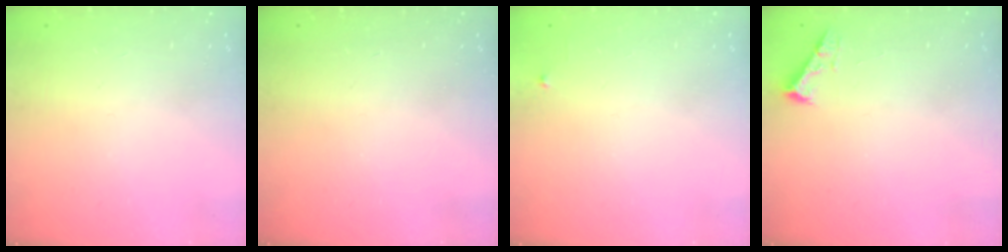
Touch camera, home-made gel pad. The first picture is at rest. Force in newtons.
{"total": 0.0}
{"total": 2.4, "press": 2.3, "slide": 0.4}
{"total": 2.5, "press": 2.5, "slide": 0.3}